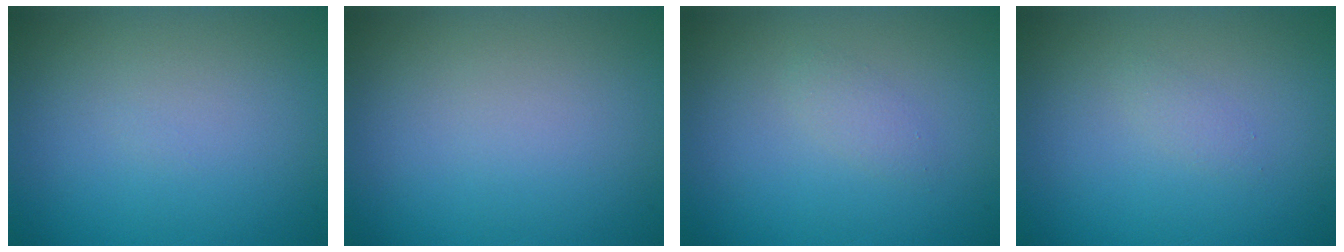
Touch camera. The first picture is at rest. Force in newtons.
{"total": 0.0}
{"total": 1.0, "press": 1.0, "slide": 0.0}
{"total": 0.7, "press": 0.7, "slide": 0.0}